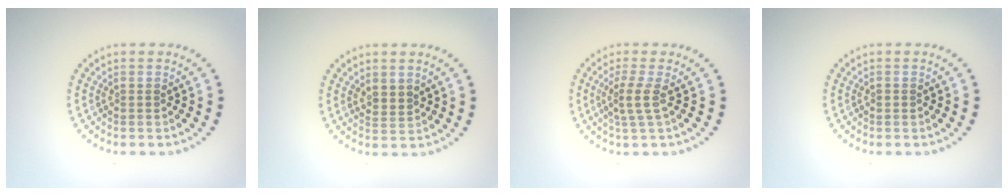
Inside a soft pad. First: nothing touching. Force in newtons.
{"total": 1.5, "press": 1.3, "slide": 0.9}
{"total": 2.1, "press": 1.6, "slide": 1.4}
{"total": 0.5, "press": 0.5, "slide": 0.1}